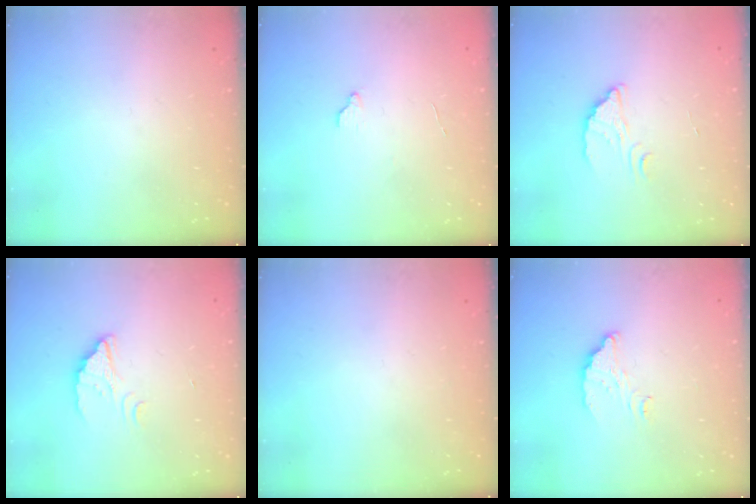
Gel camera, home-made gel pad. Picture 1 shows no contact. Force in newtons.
{"total": 3.4, "press": 3.4, "slide": 0.2}
{"total": 2.7, "press": 2.7, "slide": 0.2}
{"total": 2.7, "press": 2.7, "slide": 0.1}
{"total": 0.0}
{"total": 4.9, "press": 4.9, "slide": 0.3}